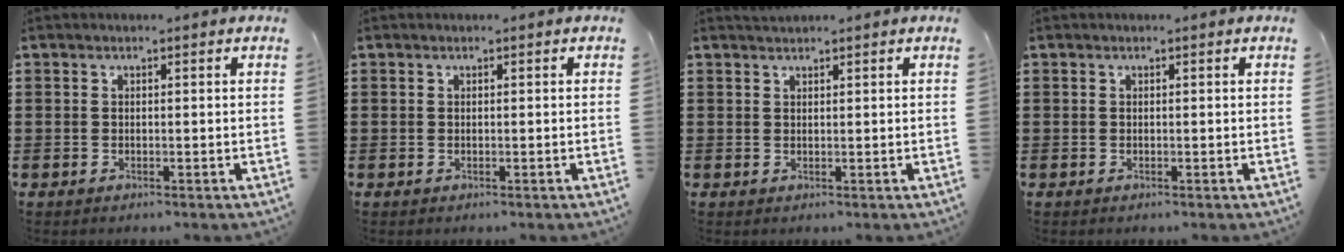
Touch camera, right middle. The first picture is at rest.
{"total": 0.0}
{"total": 0.9, "force": [0.9, 0.2, 0.1], "torque": [-0.005, 0.001, 0.017]}
{"total": 0.0}